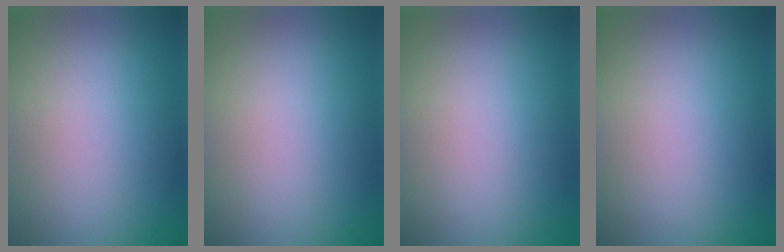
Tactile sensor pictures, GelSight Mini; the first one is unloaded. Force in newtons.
{"total": 0.0}
{"total": 0.0}
{"total": 0.0}